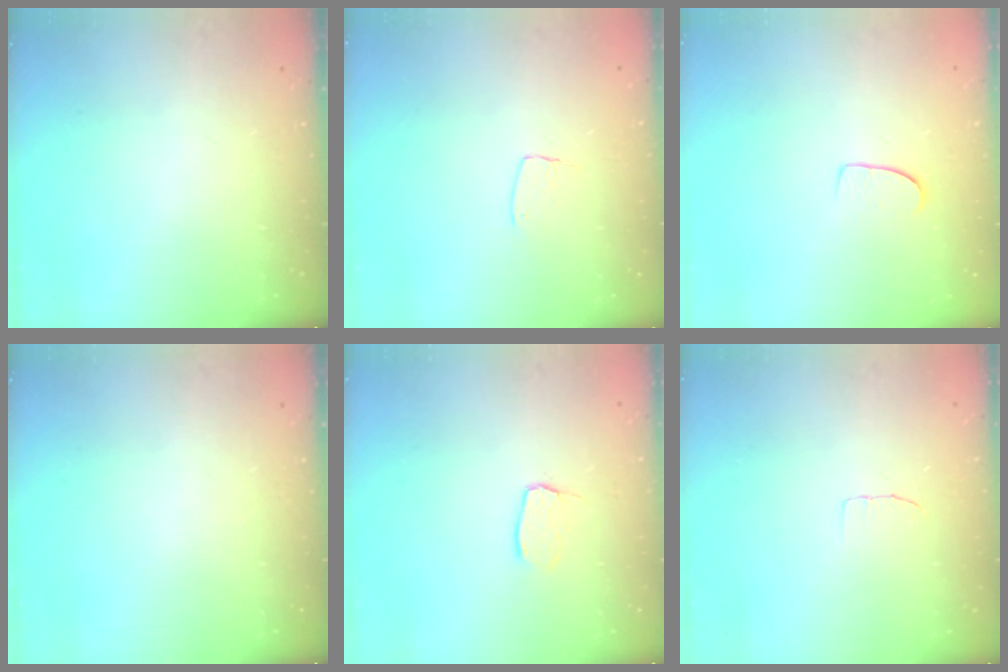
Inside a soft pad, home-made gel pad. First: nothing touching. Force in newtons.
{"total": 5.1, "press": 5.1, "slide": 0.4}
{"total": 7.0, "press": 7.0, "slide": 0.4}
{"total": 0.0}
{"total": 5.6, "press": 5.6, "slide": 0.4}
{"total": 4.4, "press": 4.3, "slide": 0.4}